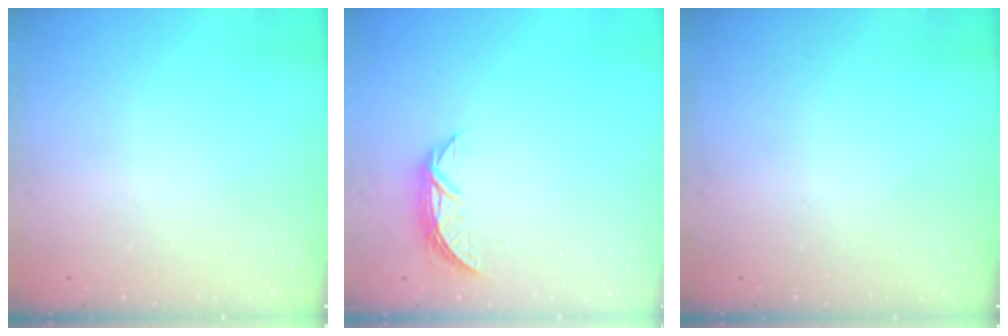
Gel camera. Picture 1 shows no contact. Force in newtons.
{"total": 5.2, "press": 5.2, "slide": 0.6}
{"total": 0.0}